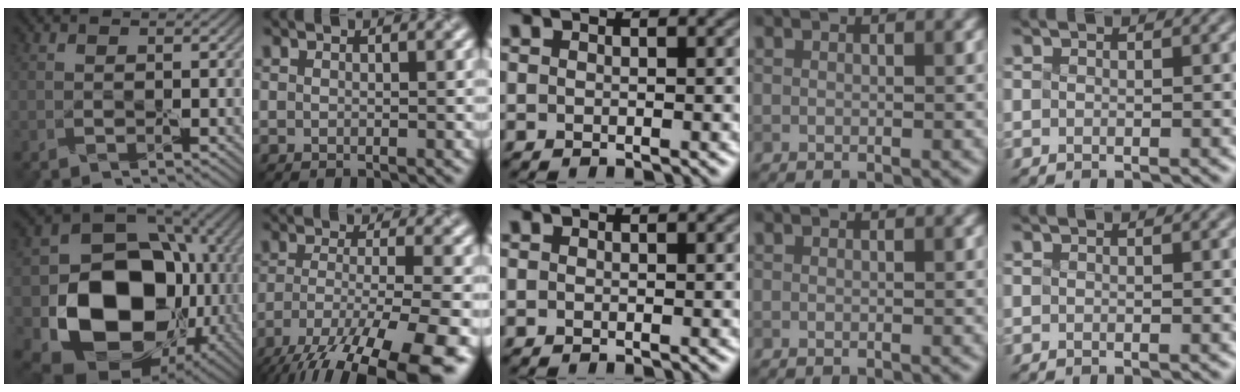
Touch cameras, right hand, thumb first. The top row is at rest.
{"thumb": {"total": 18.6, "force": [-3.4, 14.4, 11.4], "torque": [-0.195, -0.055, -0.043]}, "index": {"total": 13.5, "force": [-8.9, 4.1, 9.2], "torque": [-0.187, -0.026, -0.136]}}